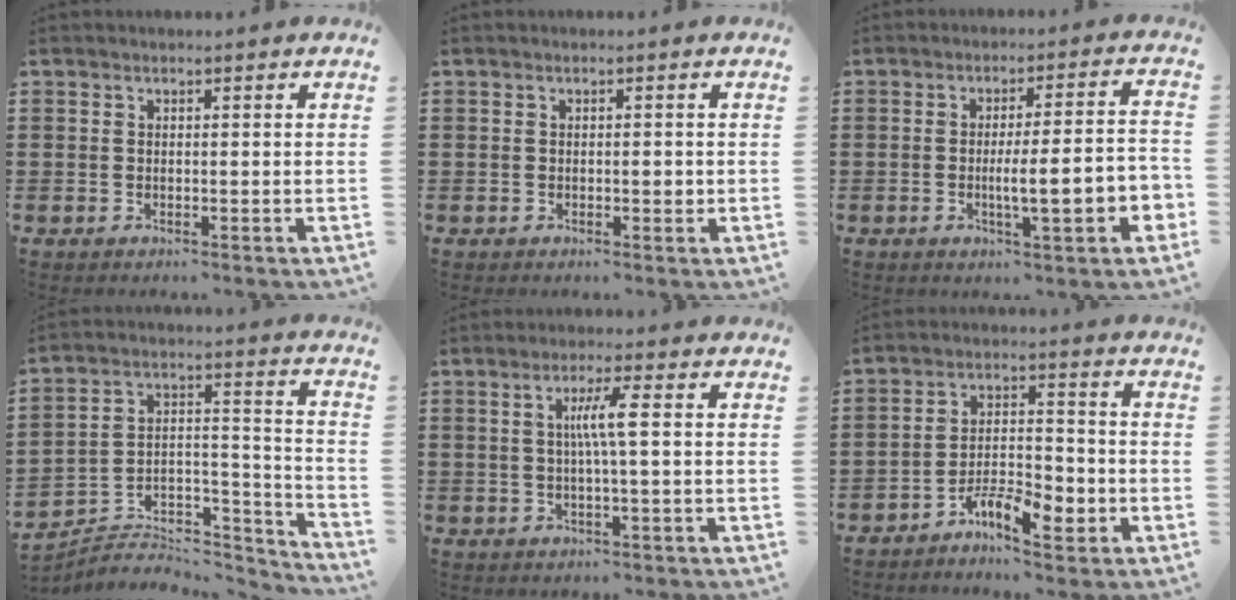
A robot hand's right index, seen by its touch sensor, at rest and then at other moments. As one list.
[{"total": 1.2, "force": [-0.1, 0.4, 1.1], "torque": [-0.020, 0.000, -0.002]}, {"total": 8.0, "force": [-2.1, 1.0, 7.7], "torque": [-0.120, -0.008, -0.038]}, {"total": 4.2, "force": [-3.6, 2.1, 0.8], "torque": [-0.017, -0.001, -0.074]}, {"total": 4.7, "force": [0.4, -0.1, 4.6], "torque": [-0.088, -0.001, 0.001]}, {"total": 7.2, "force": [-4.5, 2.8, 4.9], "torque": [-0.090, 0.012, -0.083]}]